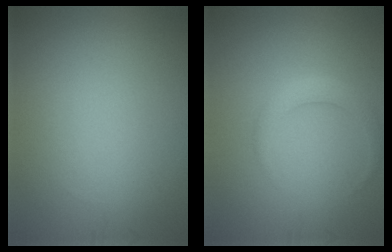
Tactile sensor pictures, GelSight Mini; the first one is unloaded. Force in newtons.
{"total": 2.0, "press": 2.0, "slide": 0.1}